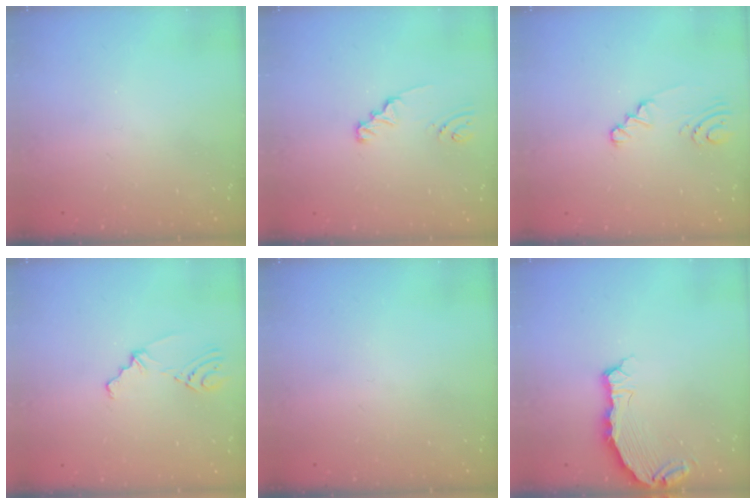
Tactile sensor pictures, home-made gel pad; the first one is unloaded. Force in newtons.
{"total": 2.2, "press": 2.2, "slide": 0.2}
{"total": 1.2, "press": 1.2, "slide": 0.1}
{"total": 2.7, "press": 2.3, "slide": 1.6}
{"total": 0.0}
{"total": 7.4, "press": 5.7, "slide": 4.7}